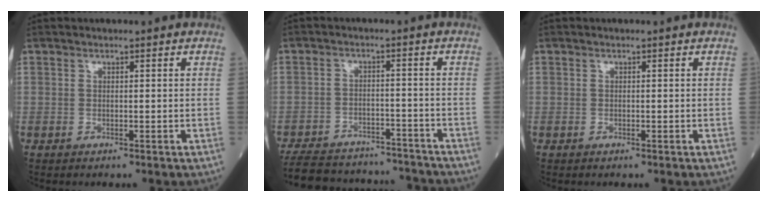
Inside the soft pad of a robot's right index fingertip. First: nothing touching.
{"total": 17.6, "force": [-16.3, 4.7, 4.7], "torque": [-0.106, 0.008, -0.226]}
{"total": 0.0}